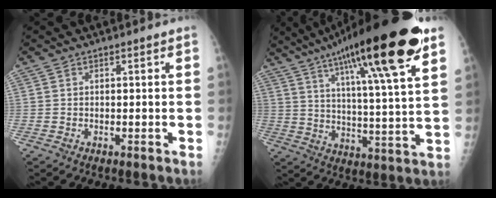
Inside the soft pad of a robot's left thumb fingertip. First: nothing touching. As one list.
[{"total": 25.3, "force": [14.8, 3.9, 20.2], "torque": [-0.306, -0.035, 0.228]}]